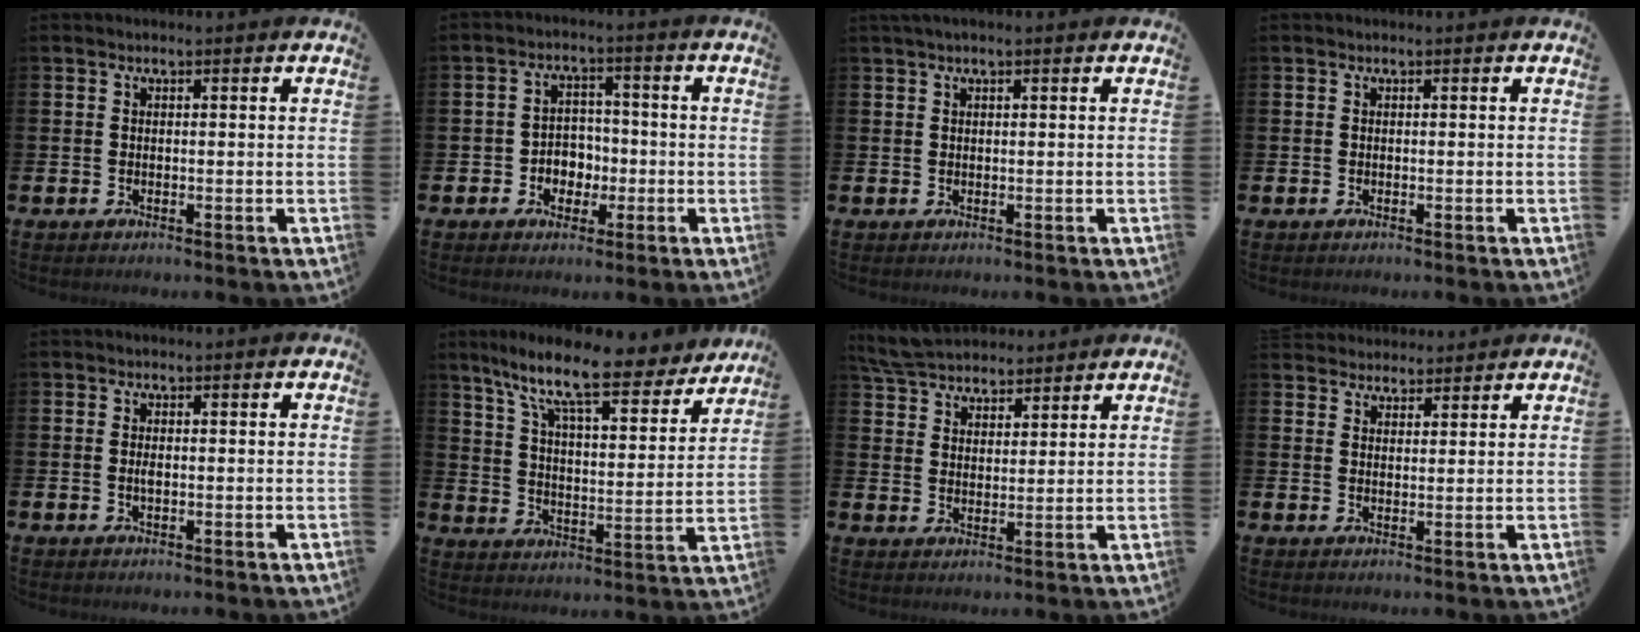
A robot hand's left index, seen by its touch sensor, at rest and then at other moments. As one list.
[{"total": 3.6, "force": [-1.1, 3.2, 1.1], "torque": [-0.030, 0.005, -0.028]}, {"total": 1.2, "force": [0.9, 0.1, 0.8], "torque": [-0.012, 0.001, 0.016]}, {"total": 0.0}, {"total": 0.9, "force": [0.0, 0.3, 0.9], "torque": [-0.016, 0.001, -0.001]}, {"total": 11.5, "force": [9.4, 2.1, 6.2], "torque": [-0.144, -0.057, 0.155]}, {"total": 6.0, "force": [5.8, 1.5, 0.5], "torque": [-0.038, -0.021, 0.108]}, {"total": 3.6, "force": [3.4, 0.9, -0.4], "torque": [-0.002, -0.014, 0.063]}]